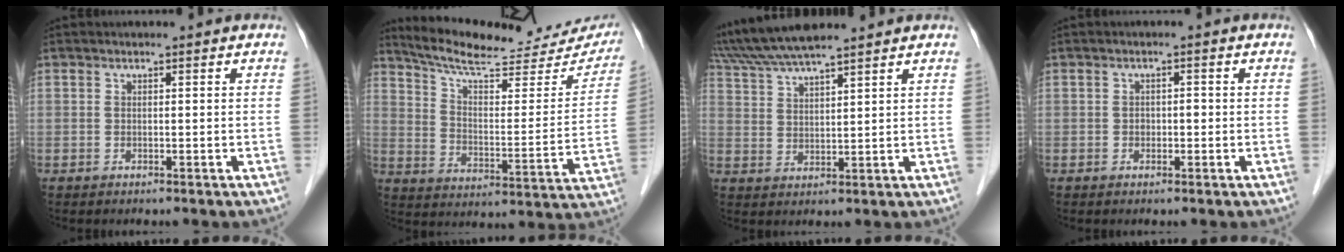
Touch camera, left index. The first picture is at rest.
{"total": 23.8, "force": [21.5, 5.3, 8.6], "torque": [-0.125, -0.028, 0.284]}
{"total": 12.0, "force": [10.5, 0.3, 5.7], "torque": [-0.113, 0.033, 0.189]}
{"total": 1.4, "force": [-0.3, 1.0, 0.9], "torque": [-0.012, 0.006, -0.003]}